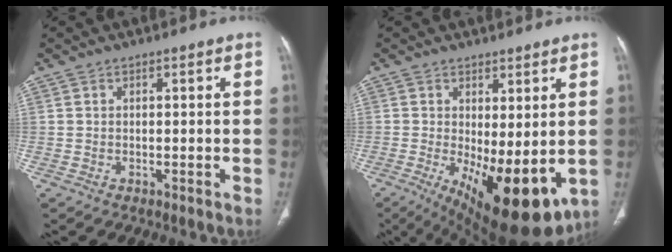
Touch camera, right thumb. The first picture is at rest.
{"total": 15.9, "force": [-3.1, 6.2, 14.3], "torque": [-0.213, -0.030, -0.023]}